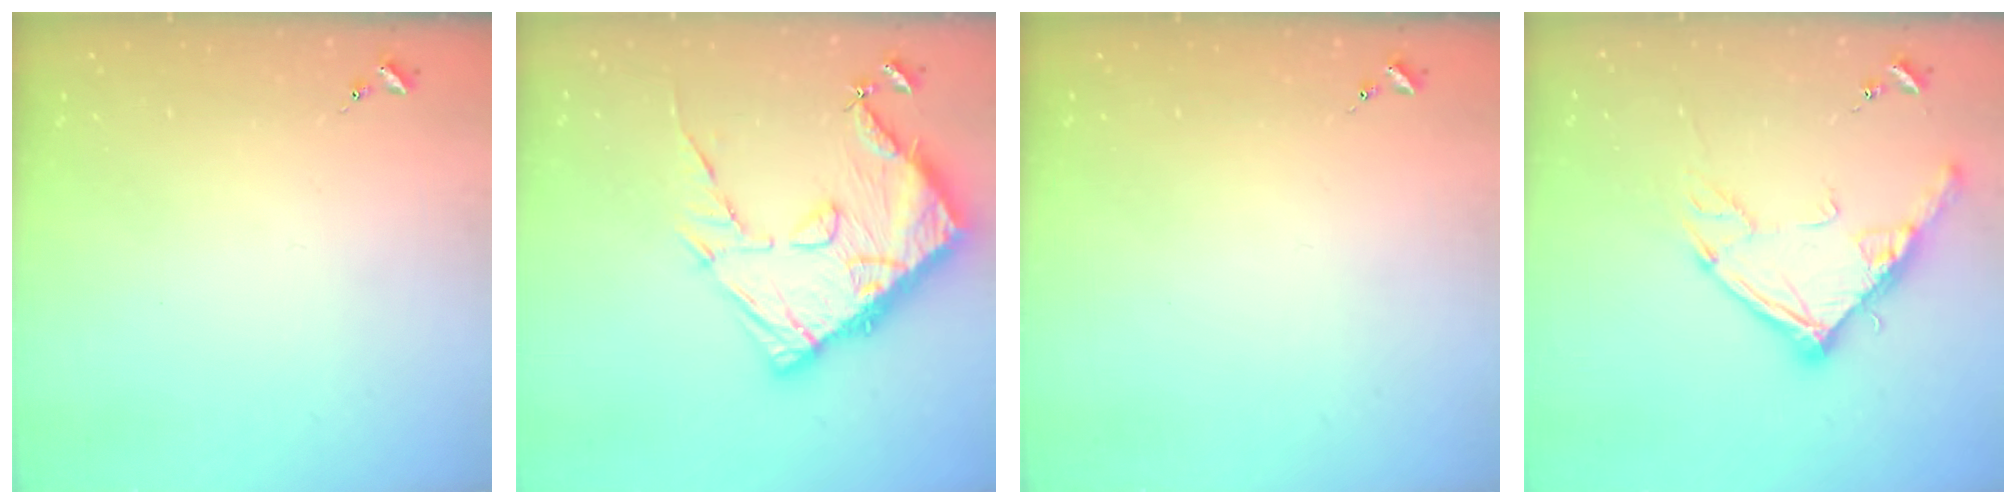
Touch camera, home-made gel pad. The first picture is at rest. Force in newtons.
{"total": 19.1, "press": 19.0, "slide": 1.6}
{"total": 0.0}
{"total": 14.5, "press": 14.4, "slide": 1.4}